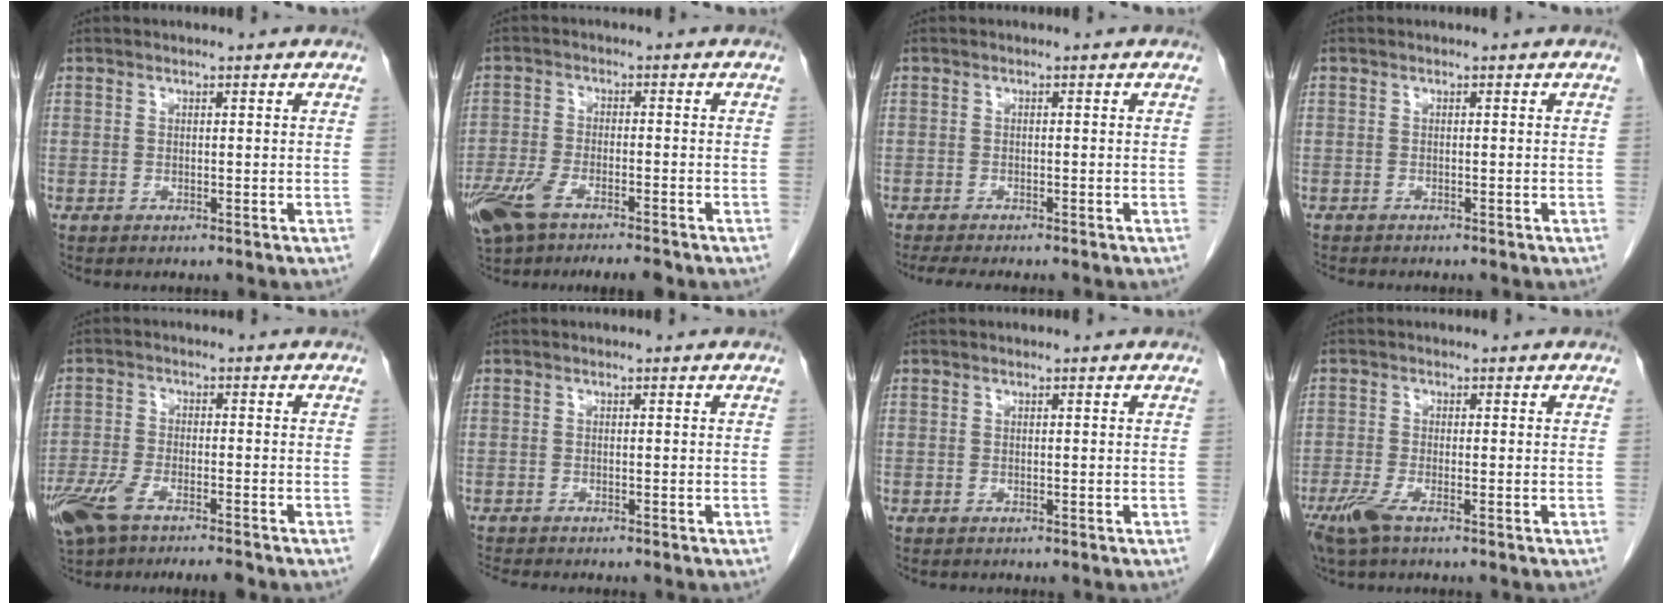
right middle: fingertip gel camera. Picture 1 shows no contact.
{"total": 11.6, "force": [-8.3, 3.4, 7.3], "torque": [-0.142, -0.008, -0.136]}
{"total": 6.6, "force": [-5.6, 1.1, 3.3], "torque": [-0.042, -0.012, -0.081]}
{"total": 2.5, "force": [-2.2, 0.5, 1.0], "torque": [-0.021, -0.006, -0.026]}
{"total": 10.5, "force": [-7.7, 2.6, 6.6], "torque": [-0.124, -0.008, -0.132]}
{"total": 2.9, "force": [-2.7, 0.1, 1.0], "torque": [-0.017, -0.007, -0.041]}
{"total": 0.0}
{"total": 4.1, "force": [-2.6, 0.7, 3.1], "torque": [-0.070, -0.012, -0.054]}